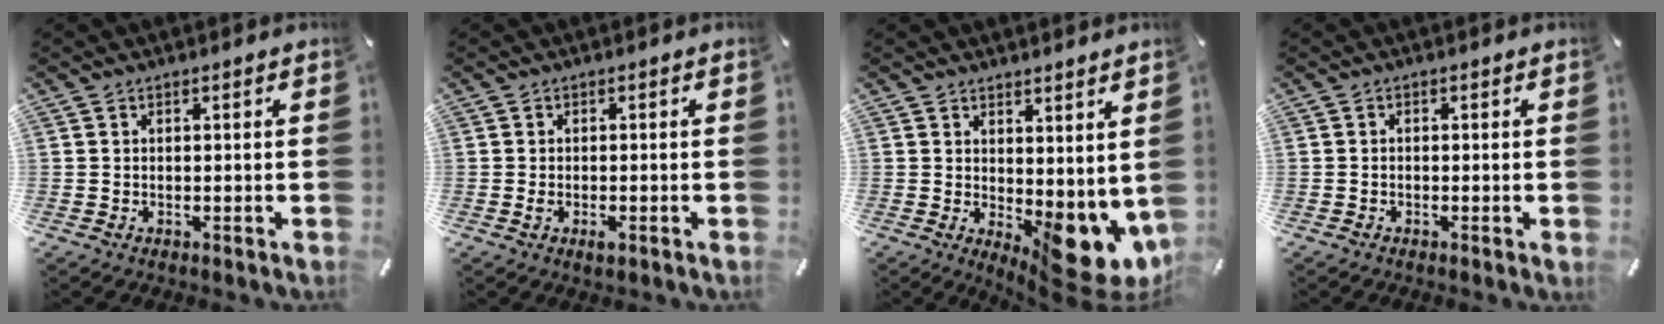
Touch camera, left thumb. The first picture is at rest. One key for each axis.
{"total": 2.2, "fx": -0.9, "fy": 0.8, "fz": 1.8, "tx": -0.038, "ty": -0.002, "tz": -0.017}
{"total": 11.0, "fx": -2.4, "fy": 6.1, "fz": 8.8, "tx": -0.063, "ty": -0.009, "tz": -0.022}
{"total": 0.8, "fx": -0.6, "fy": 0.3, "fz": 0.5, "tx": -0.010, "ty": -0.001, "tz": -0.011}